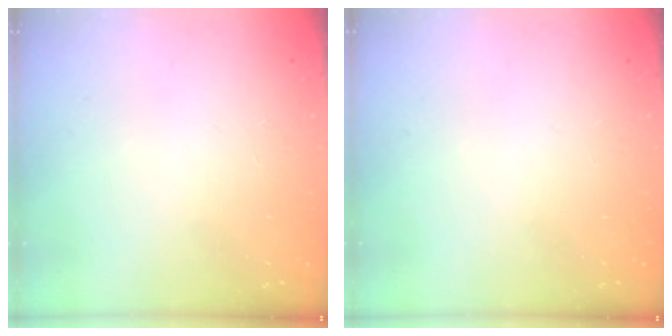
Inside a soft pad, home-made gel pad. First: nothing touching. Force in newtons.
{"total": 0.0}